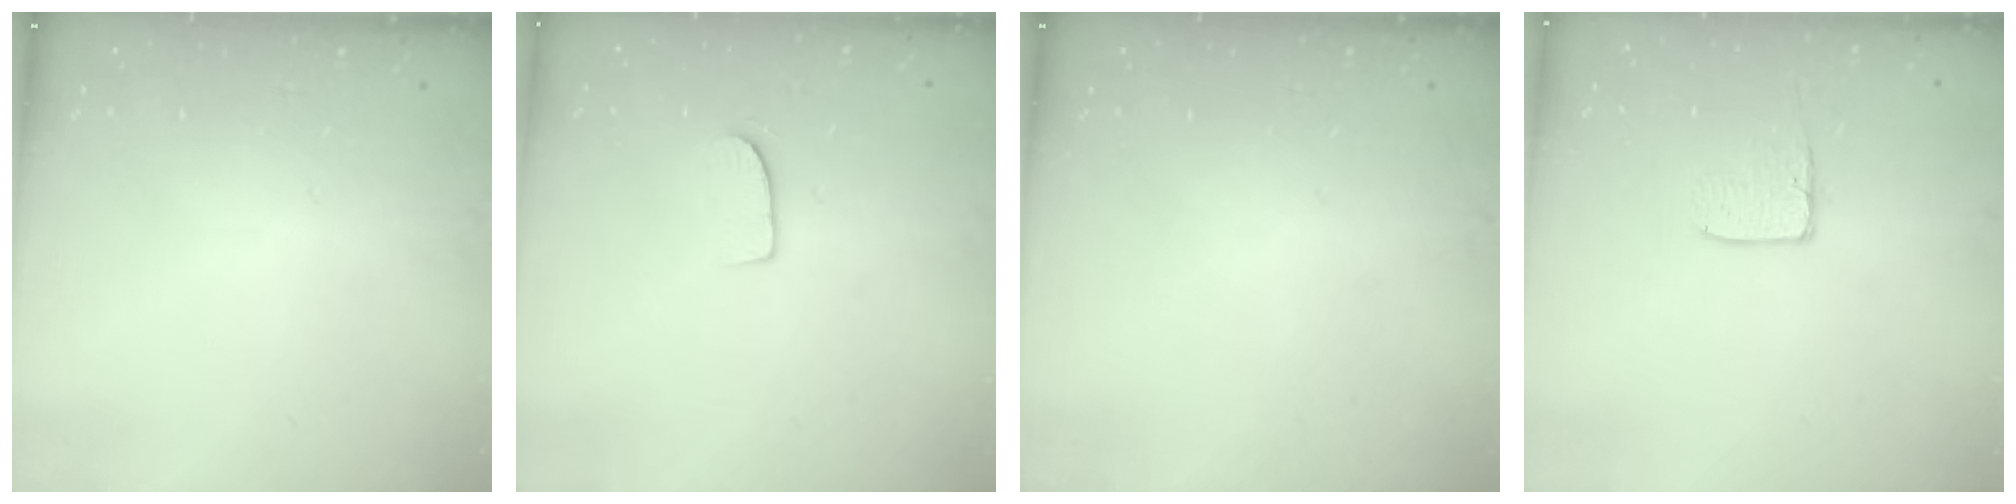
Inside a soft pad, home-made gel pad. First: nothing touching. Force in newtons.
{"total": 7.0, "press": 7.0, "slide": 0.4}
{"total": 0.0}
{"total": 6.3, "press": 6.2, "slide": 0.5}